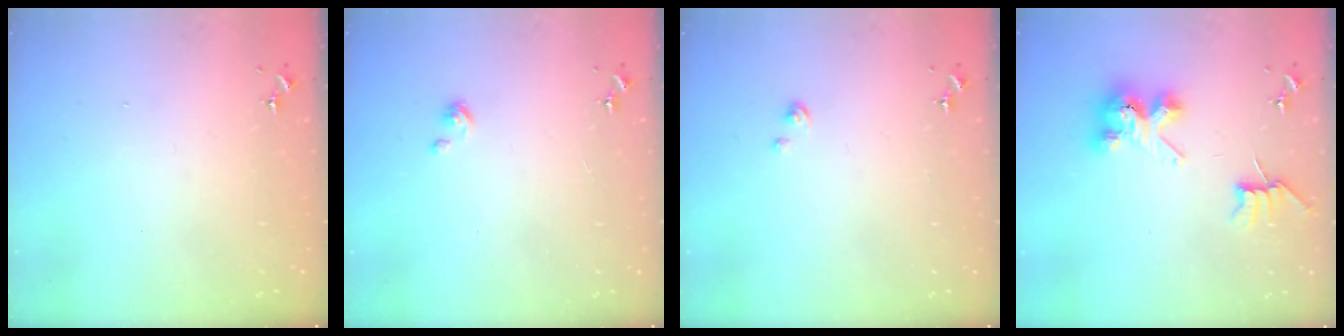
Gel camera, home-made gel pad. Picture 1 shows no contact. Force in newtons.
{"total": 2.7, "press": 2.7, "slide": 0.3}
{"total": 1.0, "press": 1.0, "slide": 0.2}
{"total": 8.1, "press": 8.1, "slide": 0.9}